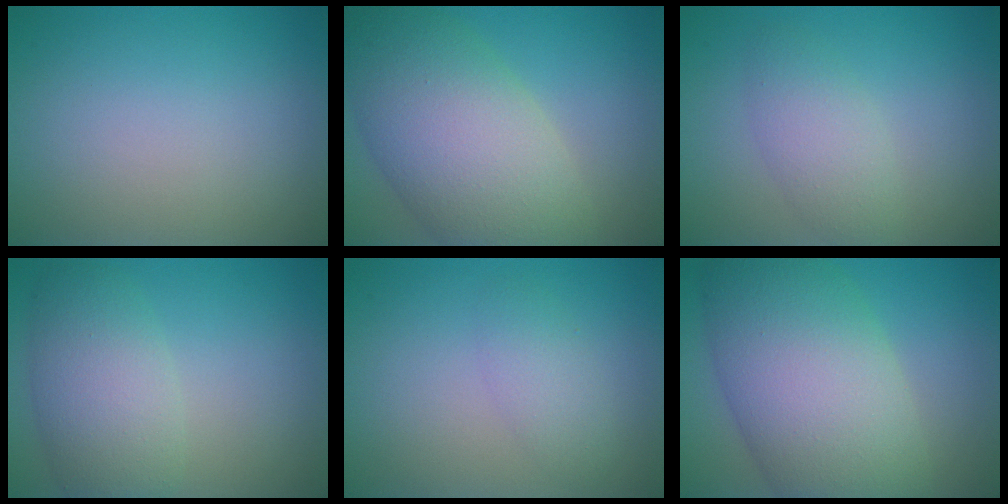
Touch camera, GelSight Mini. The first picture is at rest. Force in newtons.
{"total": 10.9, "press": 10.9, "slide": 0.9}
{"total": 2.9, "press": 2.9, "slide": 0.1}
{"total": 5.5, "press": 5.5, "slide": 0.2}
{"total": 2.0, "press": 2.0, "slide": 0.1}
{"total": 12.3, "press": 12.3, "slide": 0.7}